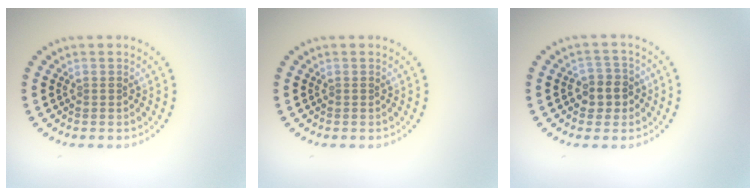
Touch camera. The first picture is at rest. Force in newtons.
{"total": 0.0}
{"total": 2.6, "press": 2.4, "slide": 1.1}